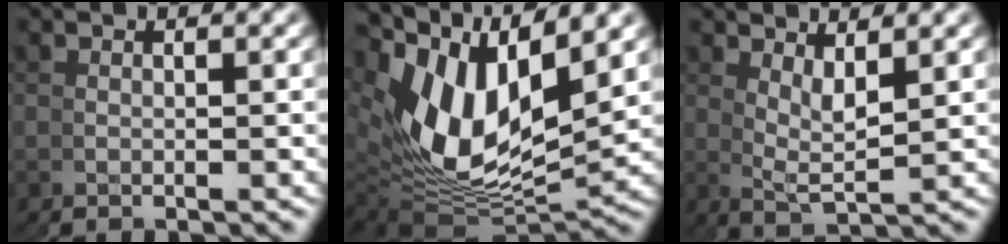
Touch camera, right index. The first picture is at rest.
{"total": 13.7, "force": [1.1, 9.8, 9.6], "torque": [-0.193, -0.014, 0.017]}
{"total": 3.4, "force": [2.4, 1.8, 1.7], "torque": [-0.037, -0.004, 0.035]}